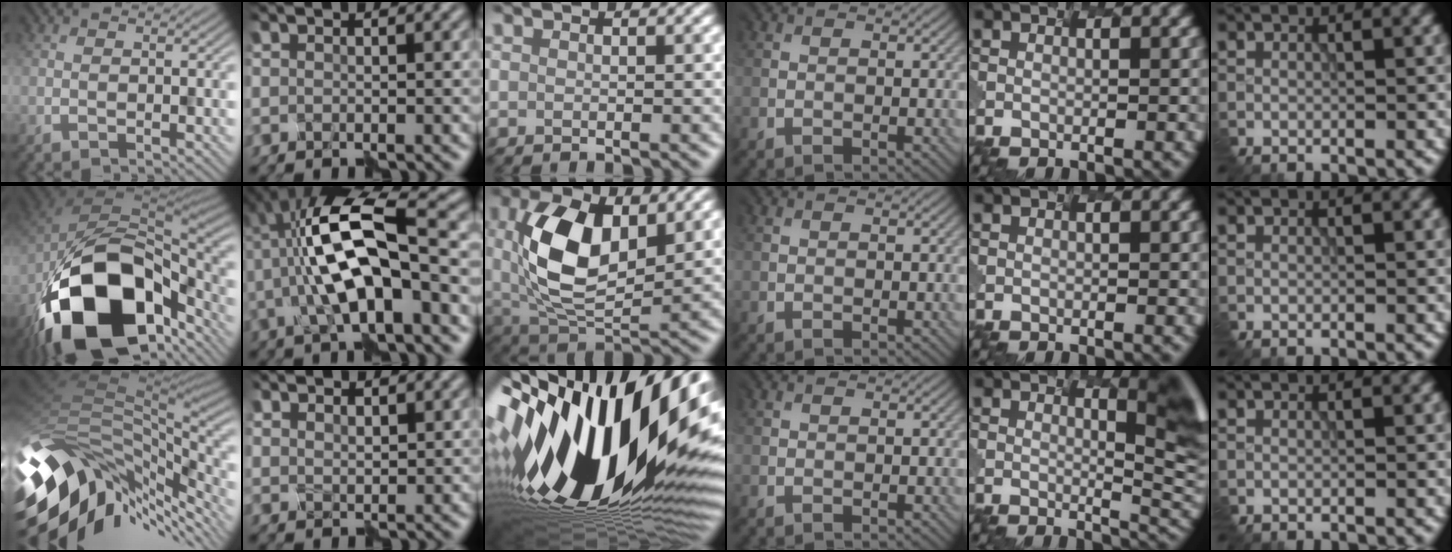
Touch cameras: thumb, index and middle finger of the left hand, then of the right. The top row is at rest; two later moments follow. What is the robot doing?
{"motion": "assemble", "object": "markers"}